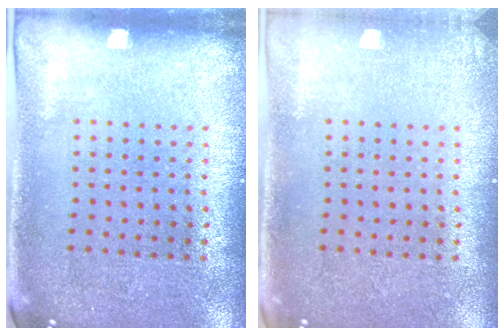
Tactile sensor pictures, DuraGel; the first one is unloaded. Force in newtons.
{"total": 0.6, "press": 0.6, "slide": 0.0}